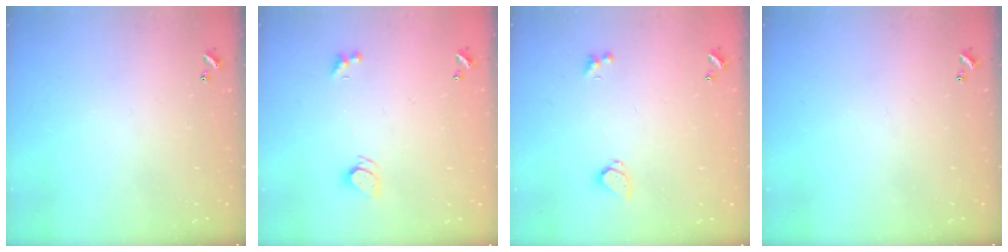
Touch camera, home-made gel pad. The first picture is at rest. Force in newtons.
{"total": 2.2, "press": 2.2, "slide": 0.3}
{"total": 1.4, "press": 1.2, "slide": 0.6}
{"total": 0.0}